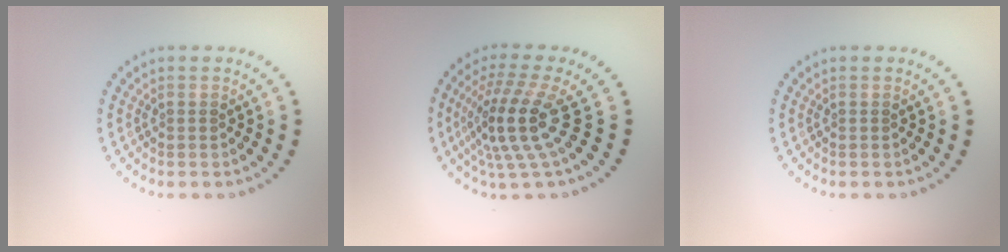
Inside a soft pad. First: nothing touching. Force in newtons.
{"total": 5.0, "press": 3.5, "slide": 3.6}
{"total": 0.0}